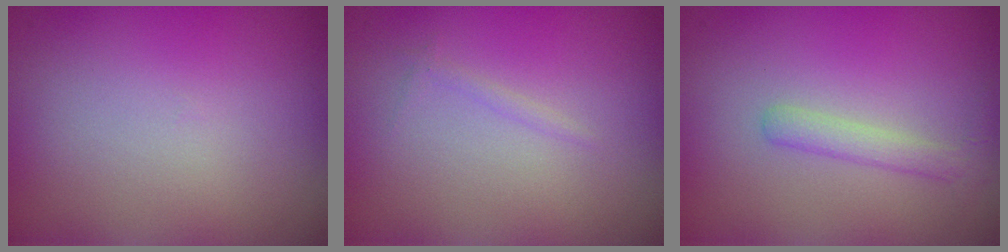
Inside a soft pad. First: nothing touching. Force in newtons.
{"total": 0.5, "press": 0.5, "slide": 0.0}
{"total": 1.6, "press": 1.6, "slide": 0.0}